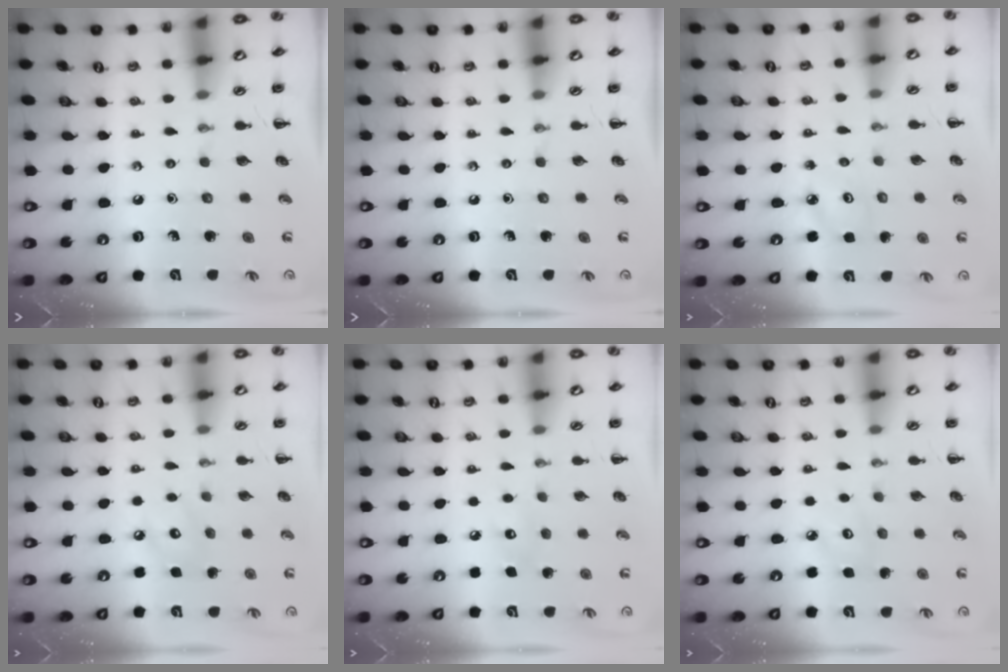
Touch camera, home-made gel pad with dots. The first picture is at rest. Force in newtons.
{"total": 0.0}
{"total": 3.1, "press": 3.0, "slide": 0.5}
{"total": 5.6, "press": 5.6, "slide": 0.5}
{"total": 5.1, "press": 4.9, "slide": 1.3}
{"total": 3.4, "press": 3.3, "slide": 0.7}